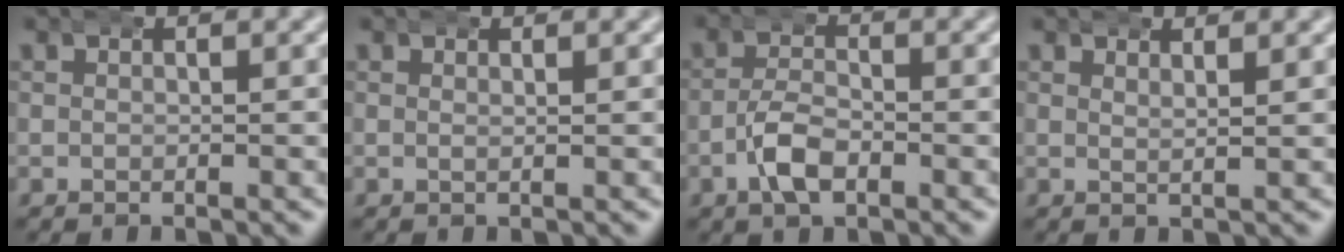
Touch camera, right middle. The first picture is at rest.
{"total": 0.6, "force": [0.5, -0.2, 0.2], "torque": [-0.003, -0.002, 0.006]}
{"total": 2.7, "force": [-1.3, 1.3, 2.0], "torque": [-0.039, -0.001, -0.032]}
{"total": 1.6, "force": [1.4, -0.3, 0.6], "torque": [-0.011, -0.008, 0.024]}